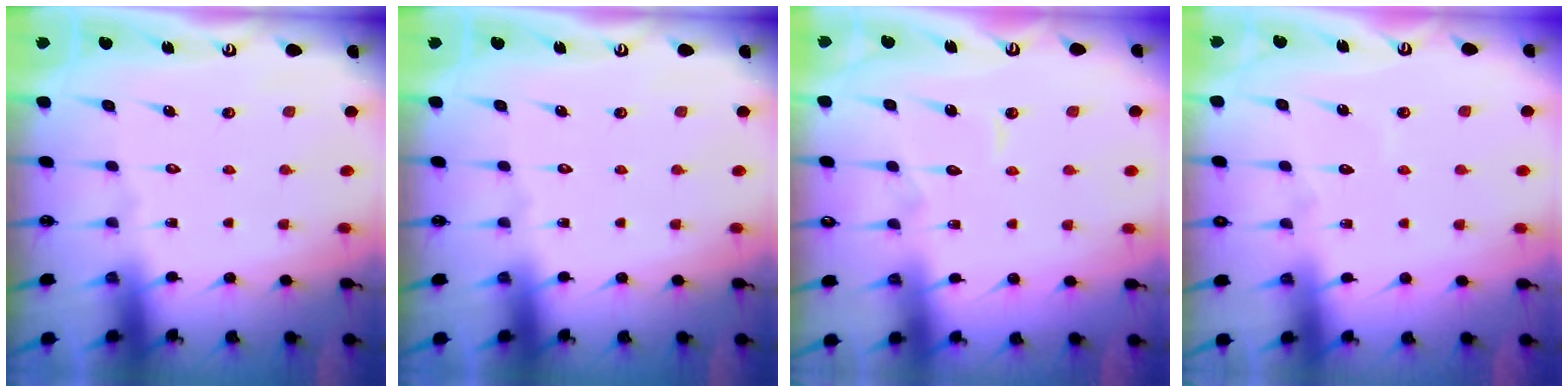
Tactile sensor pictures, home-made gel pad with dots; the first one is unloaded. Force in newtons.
{"total": 0.0}
{"total": 3.7, "press": 3.7, "slide": 0.1}
{"total": 3.6, "press": 3.6, "slide": 0.4}